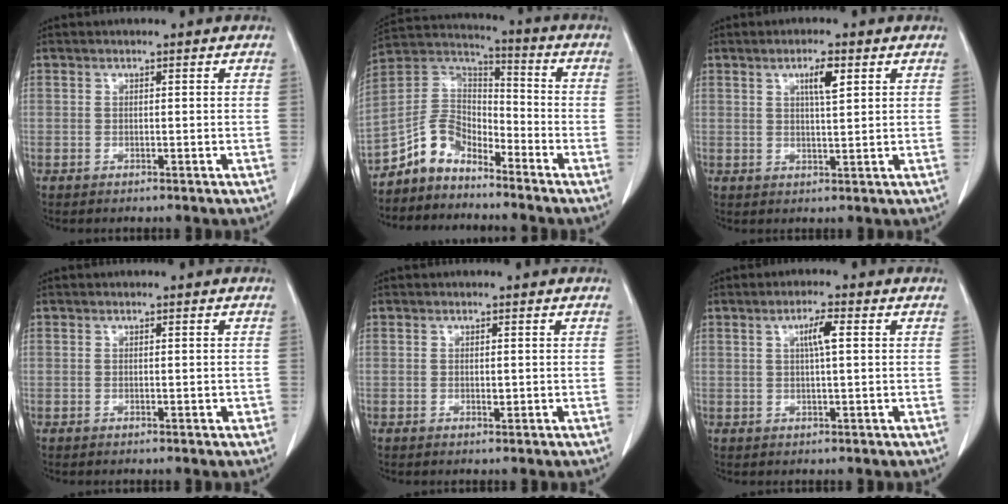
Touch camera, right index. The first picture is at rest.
{"total": 8.6, "force": [-6.7, 4.5, 2.9], "torque": [-0.062, 0.036, -0.135]}
{"total": 3.7, "force": [1.7, 0.5, 3.3], "torque": [-0.055, -0.001, 0.028]}
{"total": 0.9, "force": [-0.2, 0.4, 0.8], "torque": [-0.012, 0.001, 0.000]}
{"total": 0.8, "force": [0.0, 0.3, 0.7], "torque": [-0.012, -0.001, 0.000]}
{"total": 3.3, "force": [0.9, 0.4, 3.1], "torque": [-0.056, 0.004, 0.014]}